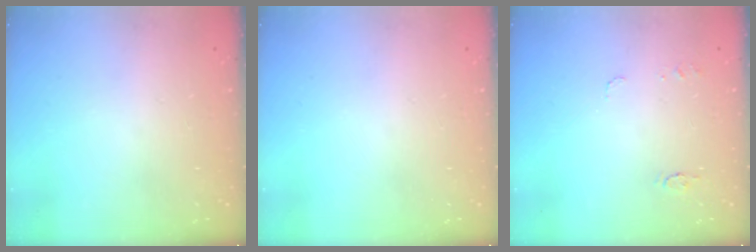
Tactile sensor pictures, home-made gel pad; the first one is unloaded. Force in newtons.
{"total": 0.0}
{"total": 5.2, "press": 5.1, "slide": 0.5}